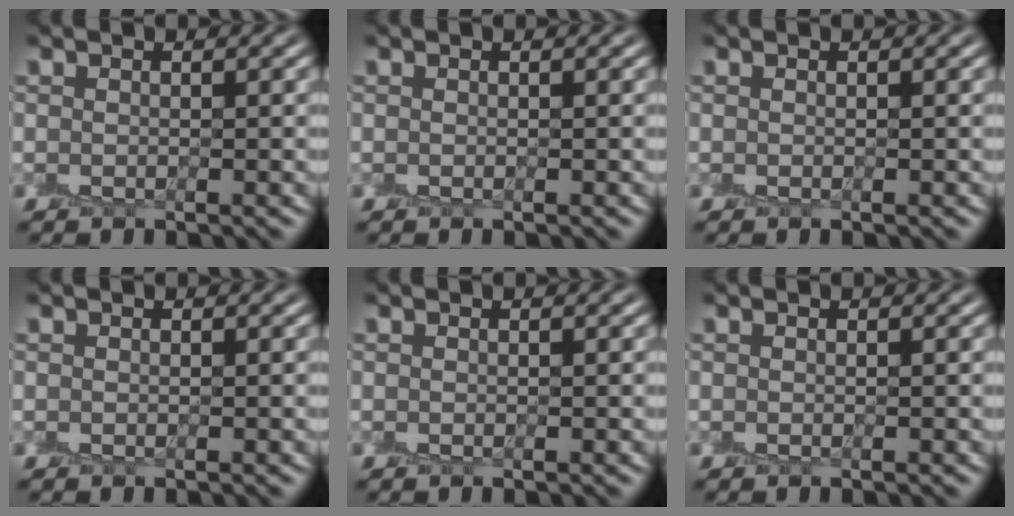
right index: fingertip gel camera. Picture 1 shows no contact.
{"total": 0.0}
{"total": 0.0}
{"total": 0.0}
{"total": 0.0}
{"total": 0.0}